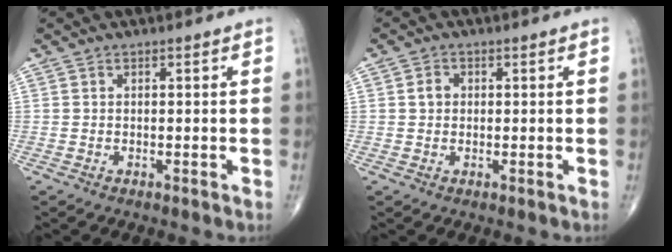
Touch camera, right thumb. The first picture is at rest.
{"total": 2.1, "force": [0.2, 1.8, 1.1], "torque": [-0.010, 0.005, 0.003]}